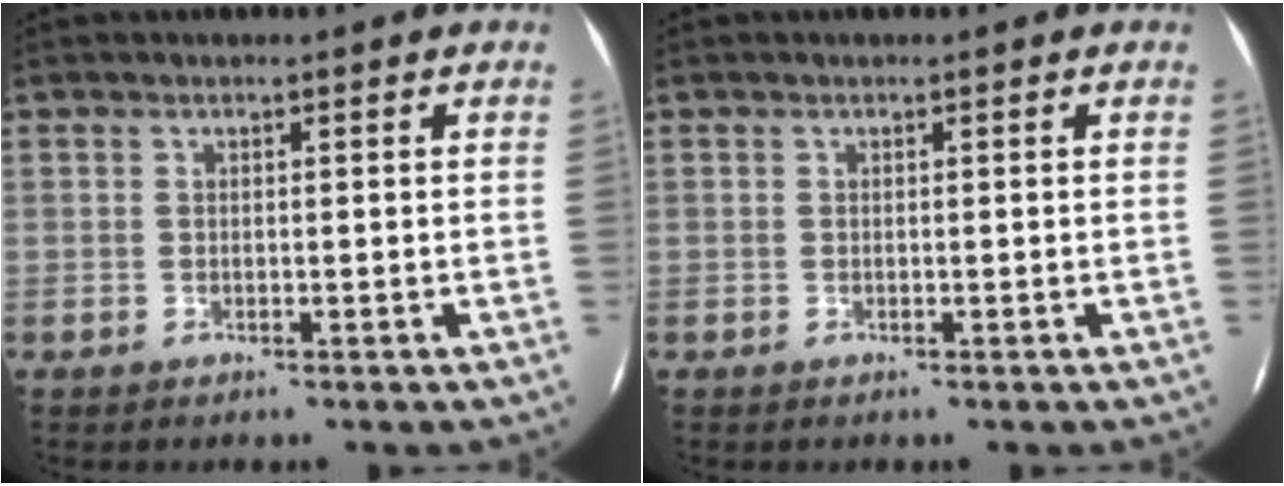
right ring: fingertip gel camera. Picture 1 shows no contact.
{"total": 0.0}